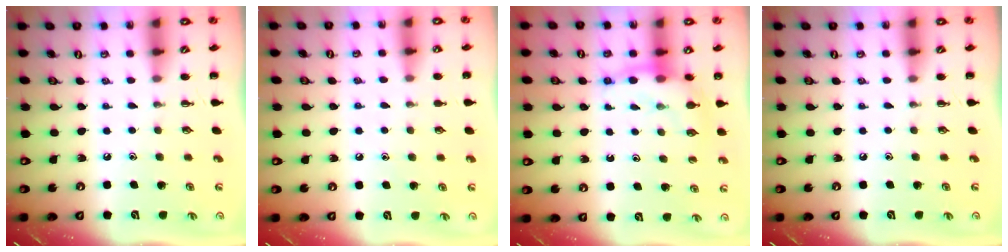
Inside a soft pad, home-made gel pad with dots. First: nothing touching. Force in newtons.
{"total": 5.0, "press": 4.7, "slide": 1.5}
{"total": 10.2, "press": 10.1, "slide": 1.6}
{"total": 0.0}